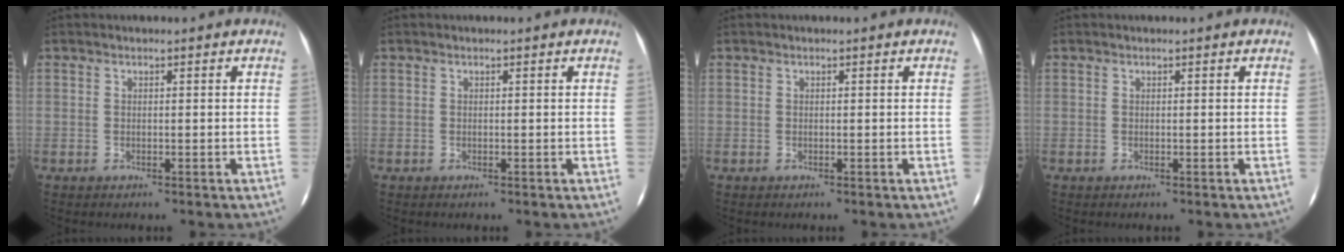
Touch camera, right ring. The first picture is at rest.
{"total": 0.0}
{"total": 0.0}
{"total": 0.0}